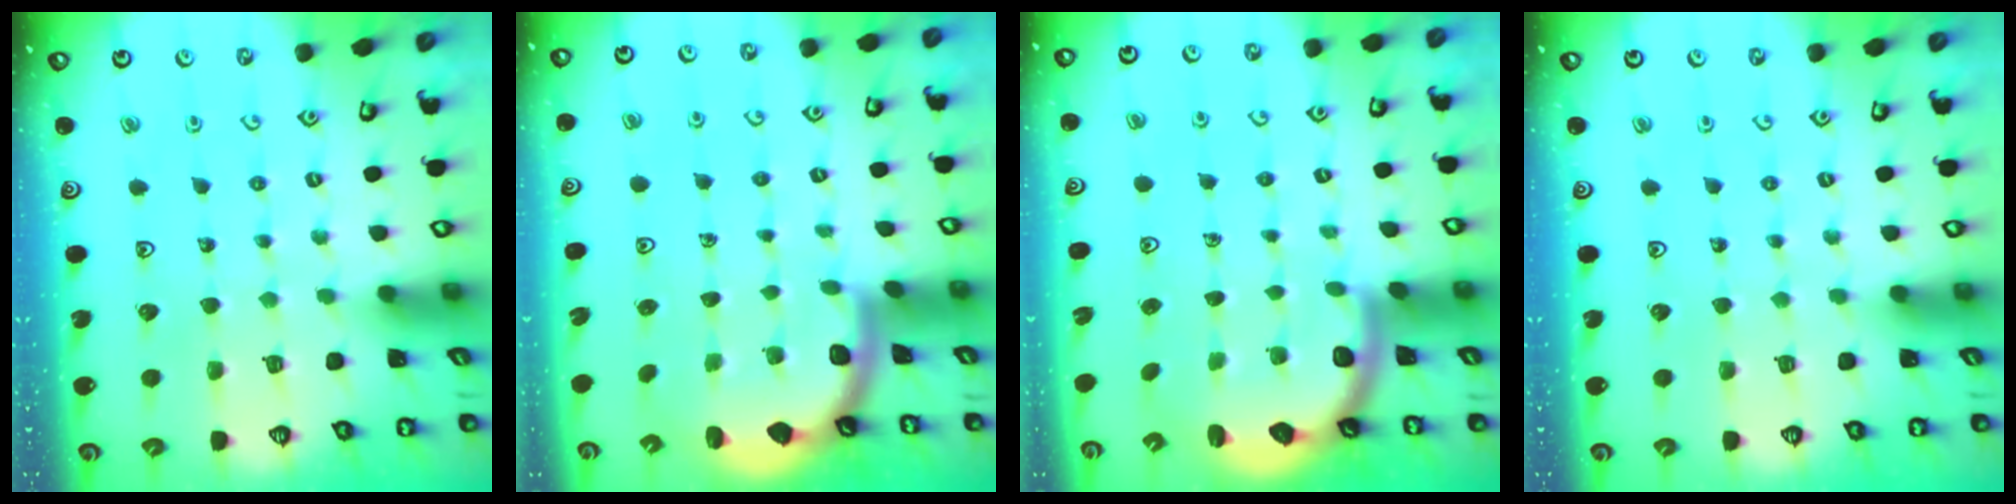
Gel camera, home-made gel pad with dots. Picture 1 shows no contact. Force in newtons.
{"total": 1.6, "press": 1.6, "slide": 0.1}
{"total": 2.8, "press": 2.2, "slide": 1.8}
{"total": 0.0}